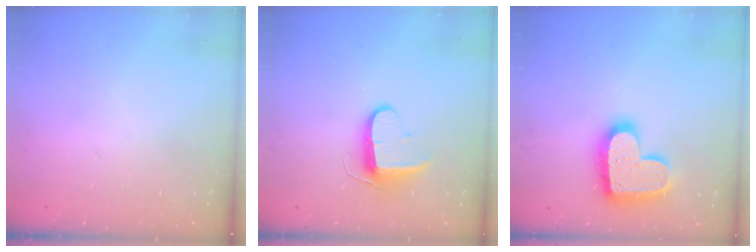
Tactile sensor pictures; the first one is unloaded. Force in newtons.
{"total": 9.2, "press": 9.2, "slide": 0.7}
{"total": 19.3, "press": 19.3, "slide": 1.3}